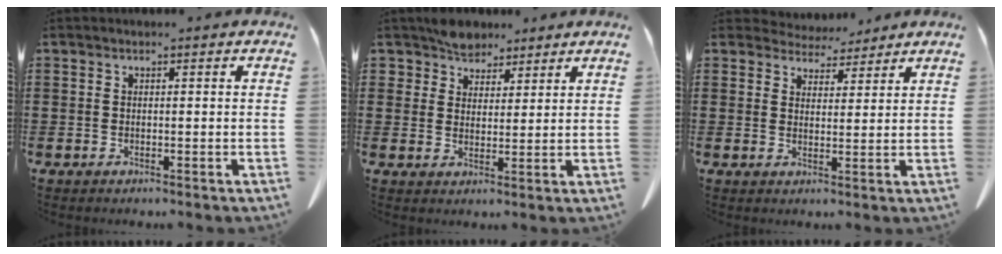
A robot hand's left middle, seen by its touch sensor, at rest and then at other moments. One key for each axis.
{"total": 4.7, "fx": 4.1, "fy": 2.2, "fz": 0.4, "tx": -0.027, "ty": -0.003, "tz": 0.081}
{"total": 4.7, "fx": 4.4, "fy": 1.4, "fz": 0.4, "tx": -0.015, "ty": -0.016, "tz": 0.081}